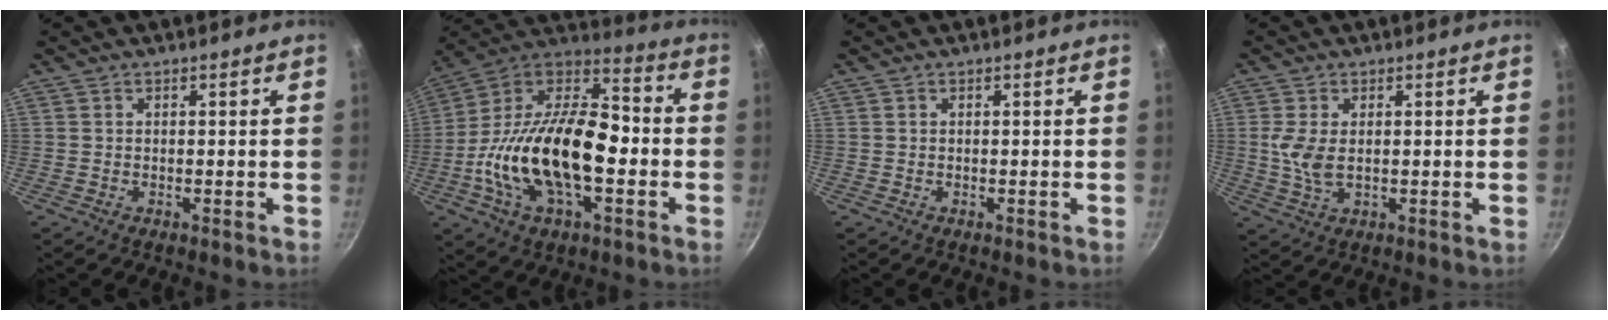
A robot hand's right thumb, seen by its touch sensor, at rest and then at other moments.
{"total": 25.9, "force": [-4.4, 13.7, 21.5], "torque": [-0.385, 0.049, -0.093]}
{"total": 0.0}
{"total": 5.2, "force": [0.5, 2.7, 4.4], "torque": [-0.094, -0.004, 0.012]}